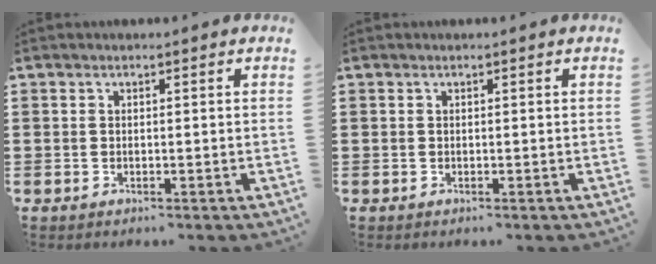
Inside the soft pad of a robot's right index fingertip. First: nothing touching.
{"total": 0.0}